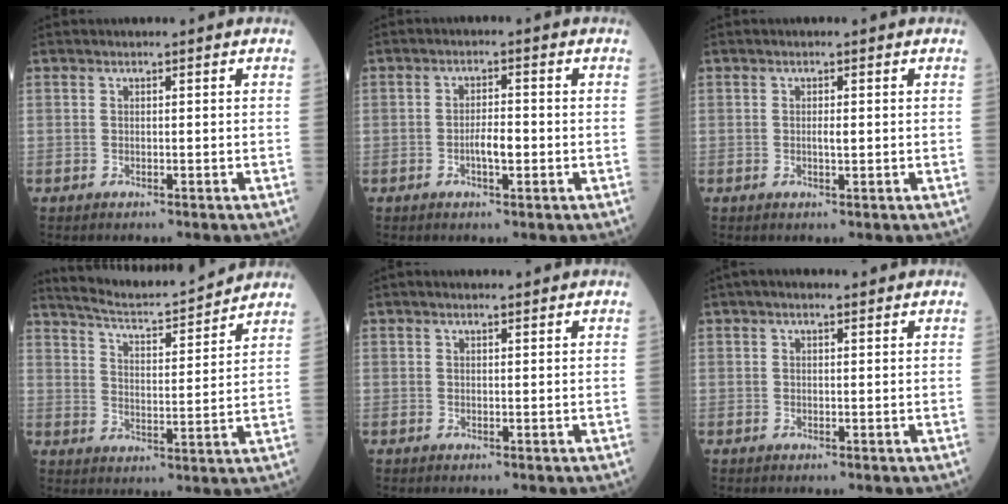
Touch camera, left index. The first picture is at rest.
{"total": 3.1, "force": [-0.9, 0.8, 2.8], "torque": [-0.050, 0.004, -0.016]}
{"total": 1.1, "force": [0.1, 0.2, 1.1], "torque": [-0.021, 0.000, 0.001]}
{"total": 14.7, "force": [13.8, 1.1, 4.8], "torque": [-0.088, 0.008, 0.209]}
{"total": 1.3, "force": [1.0, 0.3, 0.8], "torque": [-0.020, 0.009, 0.014]}
{"total": 1.7, "force": [1.1, 0.6, 1.2], "torque": [-0.027, 0.014, 0.014]}